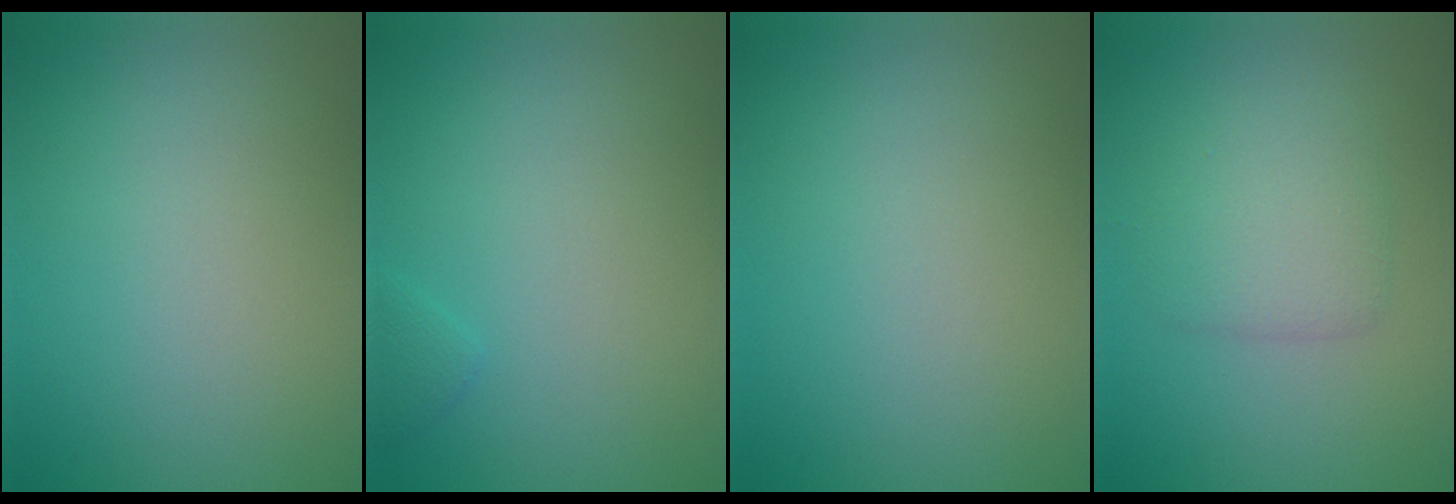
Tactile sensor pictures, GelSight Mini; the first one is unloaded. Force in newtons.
{"total": 0.7, "press": 0.7, "slide": 0.1}
{"total": 0.0}
{"total": 2.7, "press": 2.7, "slide": 0.1}